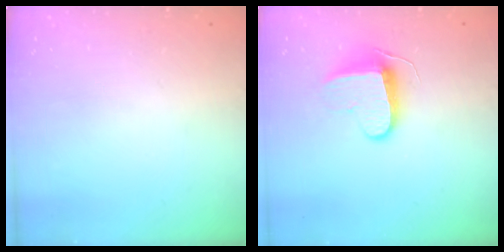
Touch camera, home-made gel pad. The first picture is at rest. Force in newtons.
{"total": 9.5, "press": 9.5, "slide": 0.3}